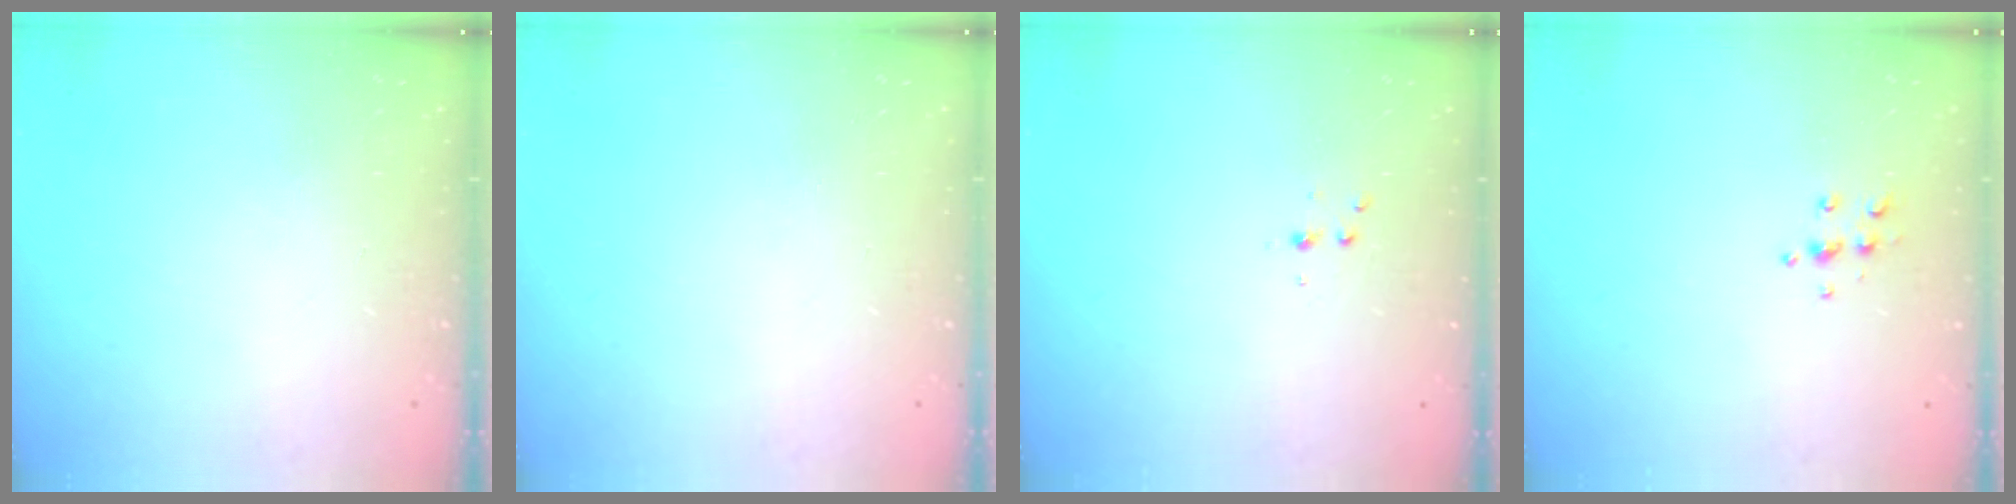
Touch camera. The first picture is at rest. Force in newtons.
{"total": 0.0}
{"total": 3.2, "press": 3.2, "slide": 0.4}
{"total": 5.5, "press": 5.5, "slide": 0.6}